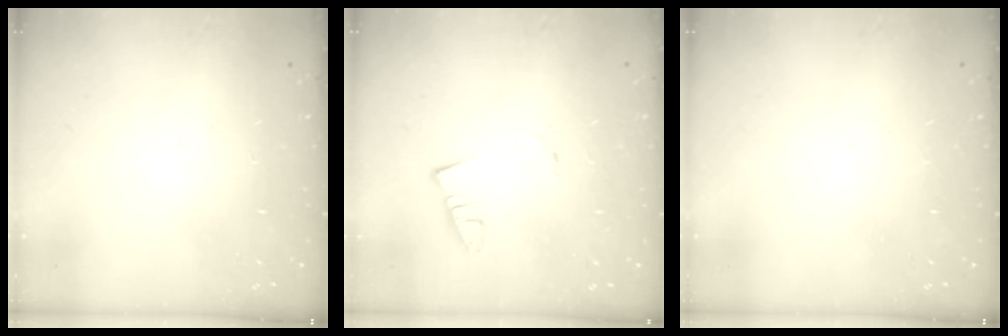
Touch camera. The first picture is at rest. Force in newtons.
{"total": 1.0, "press": 1.0, "slide": 0.1}
{"total": 0.0}